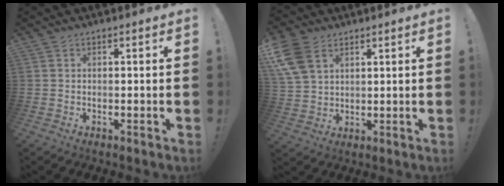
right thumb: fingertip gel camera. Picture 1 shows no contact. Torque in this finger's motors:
{"motor_torque": [-0.13, 0.21, -0.19, 0.00, -0.08]}